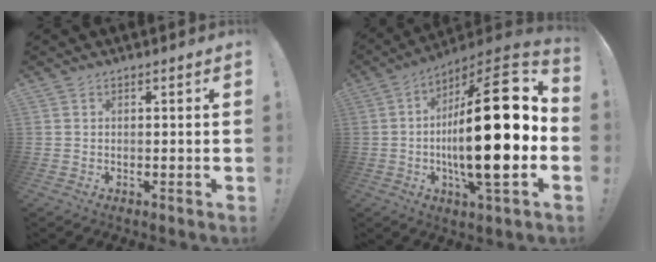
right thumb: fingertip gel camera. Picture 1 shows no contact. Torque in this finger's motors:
{"motor_torque": [1.41, 3.34, 2.75, -0.01, 0.81]}